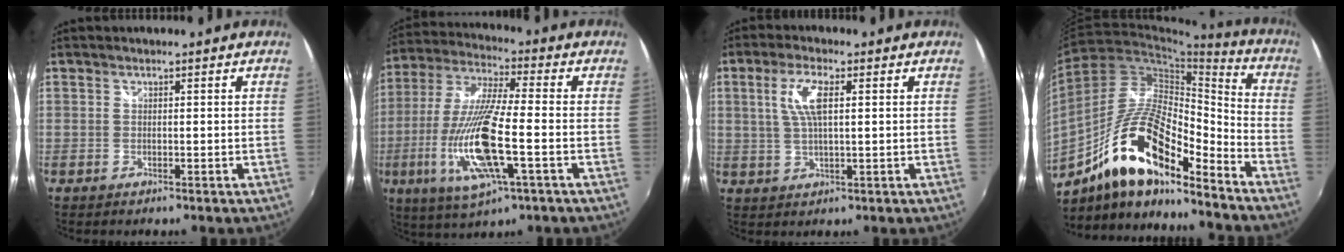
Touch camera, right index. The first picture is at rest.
{"total": 18.7, "force": [-5.3, 4.0, 17.4], "torque": [-0.357, -0.028, -0.097]}
{"total": 6.3, "force": [1.6, 1.7, 5.8], "torque": [-0.117, 0.005, 0.031]}
{"total": 19.4, "force": [-12.0, 6.0, 14.0], "torque": [-0.261, 0.001, -0.230]}